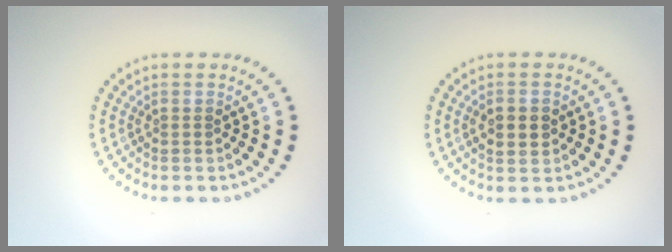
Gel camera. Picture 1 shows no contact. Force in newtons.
{"total": 2.3, "press": 2.3, "slide": 0.2}